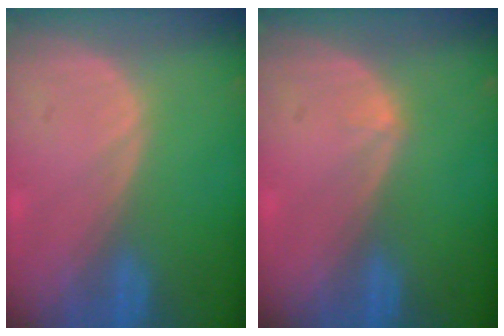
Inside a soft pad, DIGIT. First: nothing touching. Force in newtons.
{"total": 0.6, "press": 0.4, "slide": 0.5}